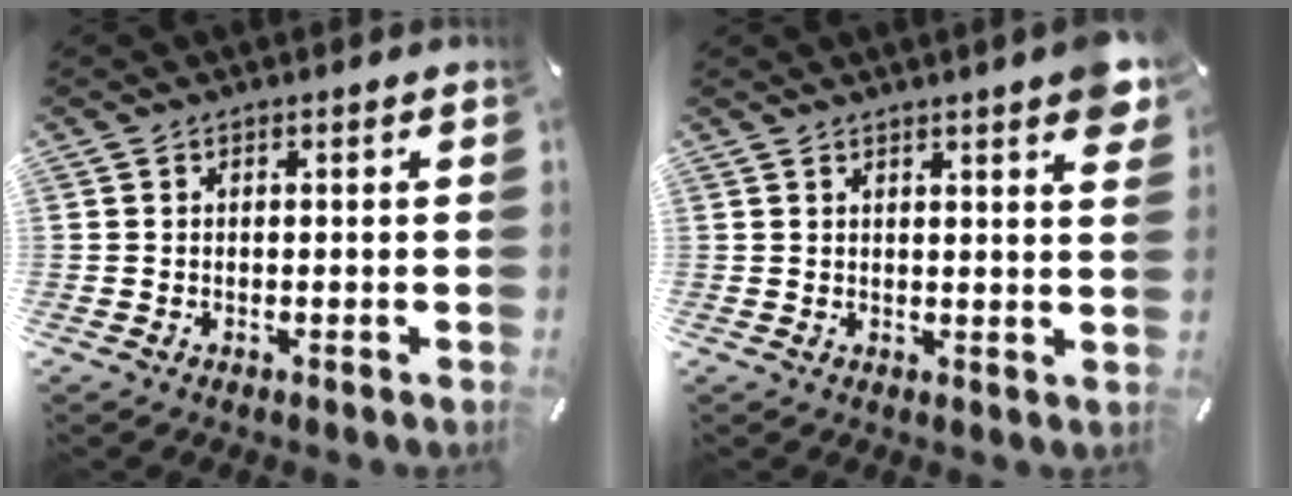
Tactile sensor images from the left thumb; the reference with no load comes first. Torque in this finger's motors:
{"motor_torque": [2.50, 2.51, 1.42, -1.35, 0.42]}